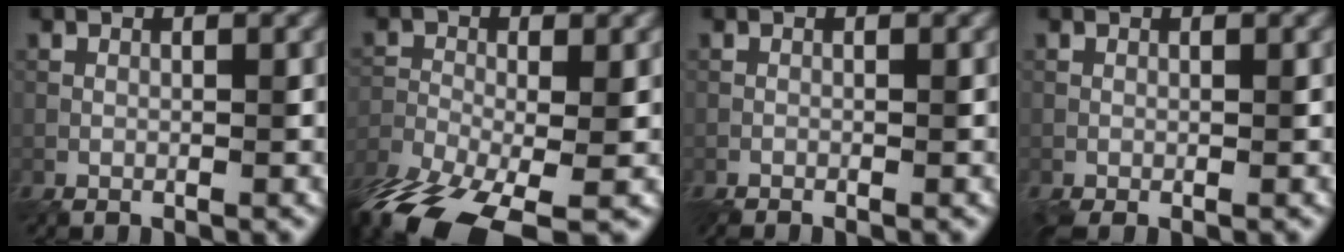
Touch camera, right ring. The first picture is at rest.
{"total": 10.9, "force": [-8.2, 3.3, 6.4], "torque": [-0.137, -0.027, -0.149]}
{"total": 1.1, "force": [-0.9, 0.1, 0.6], "torque": [-0.014, -0.003, -0.018]}
{"total": 1.0, "force": [-0.5, 0.3, 0.8], "torque": [-0.020, -0.006, -0.010]}